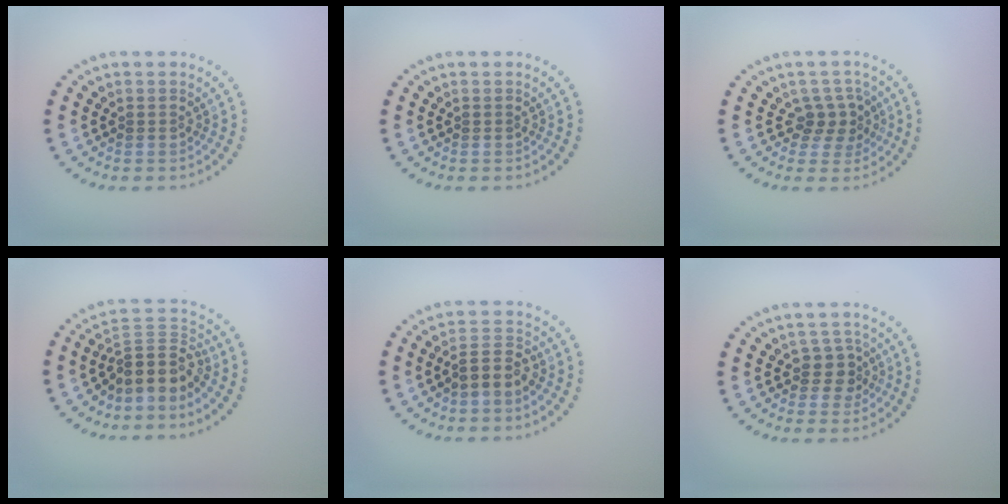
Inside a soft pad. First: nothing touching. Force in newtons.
{"total": 0.0}
{"total": 2.4, "press": 2.1, "slide": 1.2}
{"total": 4.1, "press": 3.1, "slide": 2.7}
{"total": 2.8, "press": 2.5, "slide": 1.2}
{"total": 2.3, "press": 1.8, "slide": 1.4}